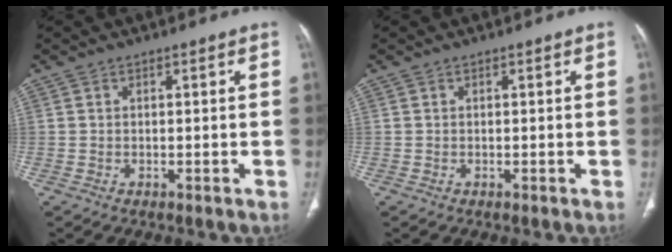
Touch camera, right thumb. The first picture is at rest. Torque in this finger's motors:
{"motor_torque": [0.12, -0.12, 0.00, 0.00, 0.00]}